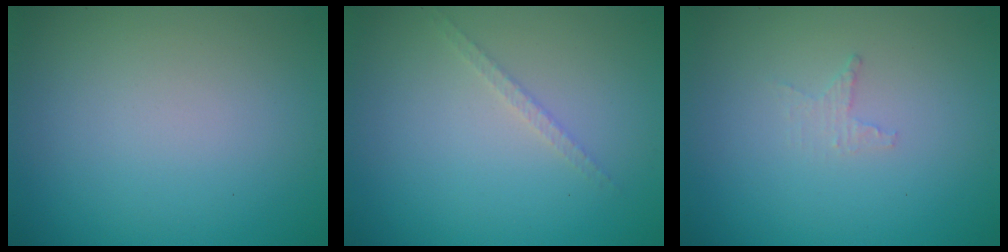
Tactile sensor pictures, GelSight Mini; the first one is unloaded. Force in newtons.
{"total": 1.1, "press": 1.1, "slide": 0.2}
{"total": 0.9, "press": 0.8, "slide": 0.3}